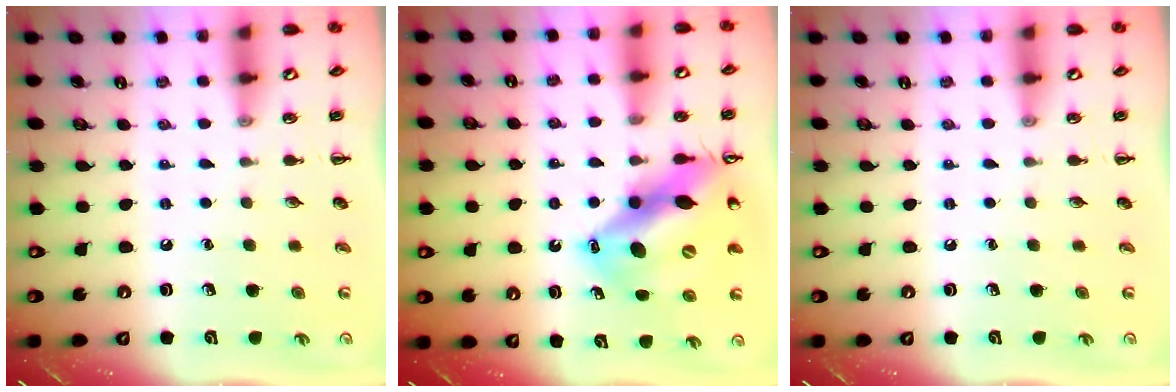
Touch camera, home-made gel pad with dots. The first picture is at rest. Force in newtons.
{"total": 17.2, "press": 16.3, "slide": 5.5}
{"total": 0.0}